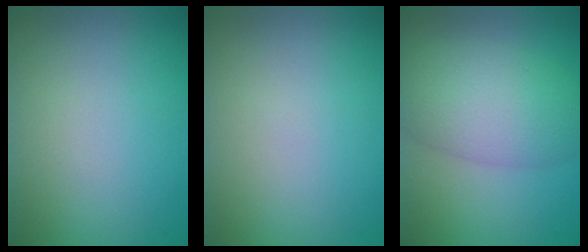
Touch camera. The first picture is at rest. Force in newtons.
{"total": 0.0}
{"total": 6.8, "press": 6.7, "slide": 0.3}